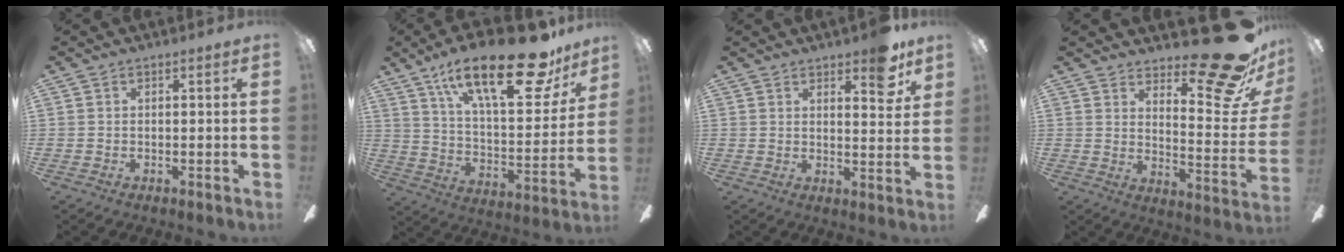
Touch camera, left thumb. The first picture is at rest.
{"total": 27.9, "force": [18.1, 9.4, 19.1], "torque": [-0.290, -0.103, 0.295]}
{"total": 7.8, "force": [5.8, 2.7, 4.4], "torque": [-0.045, -0.029, 0.096]}
{"total": 21.6, "force": [15.3, 6.2, 13.9], "torque": [-0.169, -0.112, 0.246]}